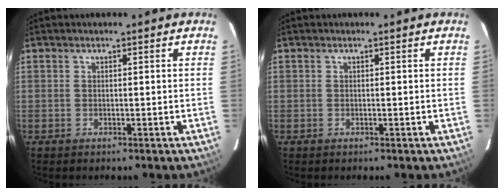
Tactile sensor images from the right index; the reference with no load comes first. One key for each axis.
{"total": 0.0}